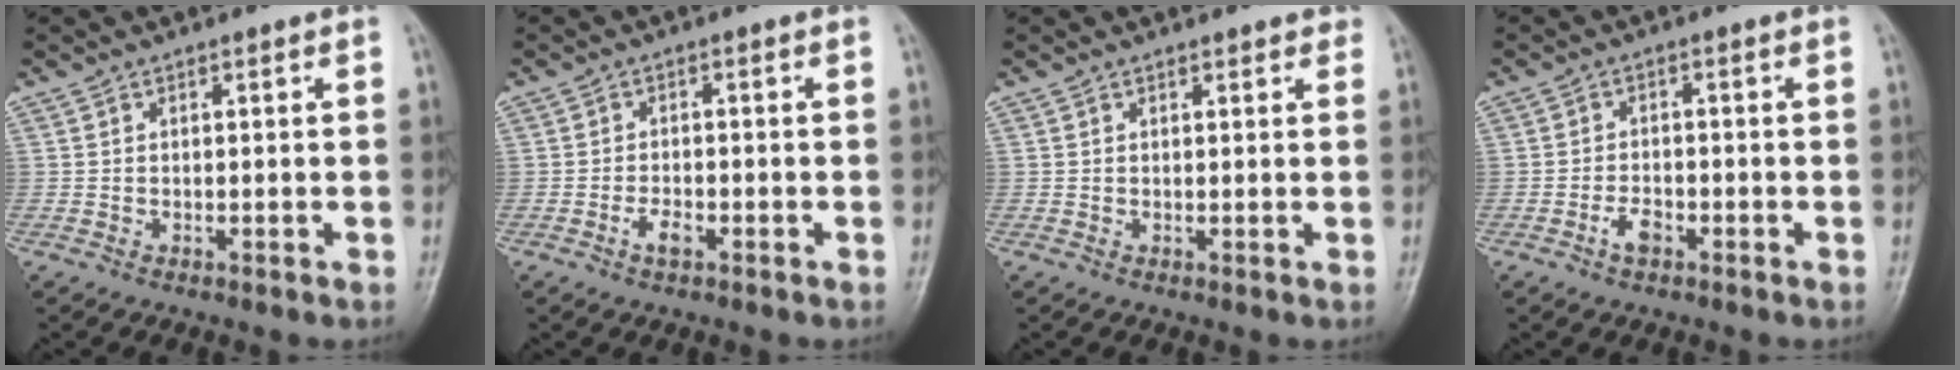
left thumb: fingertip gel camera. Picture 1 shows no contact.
{"total": 2.6, "force": [-1.3, 1.3, 1.8], "torque": [-0.033, 0.007, -0.023]}
{"total": 1.6, "force": [1.4, 0.6, 0.6], "torque": [0.004, -0.002, 0.013]}
{"total": 2.9, "force": [-1.5, 1.6, 1.8], "torque": [-0.032, 0.011, -0.028]}